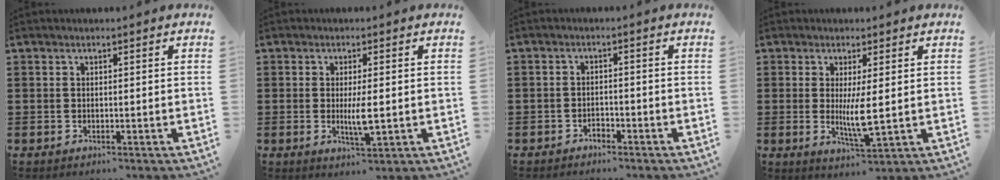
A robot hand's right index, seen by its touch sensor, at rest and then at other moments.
{"total": 4.0, "force": [-0.3, 0.7, 3.9], "torque": [-0.075, -0.007, -0.008]}
{"total": 1.6, "force": [-1.5, 0.5, 0.0], "torque": [-0.006, 0.004, -0.033]}
{"total": 5.2, "force": [0.1, 0.8, 5.1], "torque": [-0.093, -0.011, -0.004]}